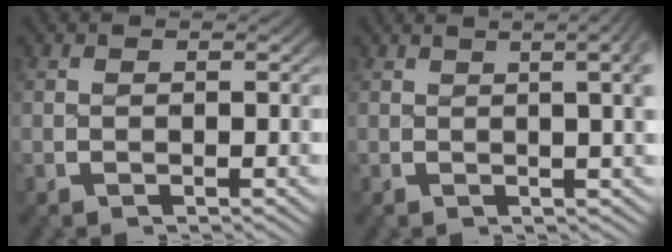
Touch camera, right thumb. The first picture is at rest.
{"total": 4.4, "force": [1.3, 1.2, 4.0], "torque": [-0.030, 0.017, 0.012]}